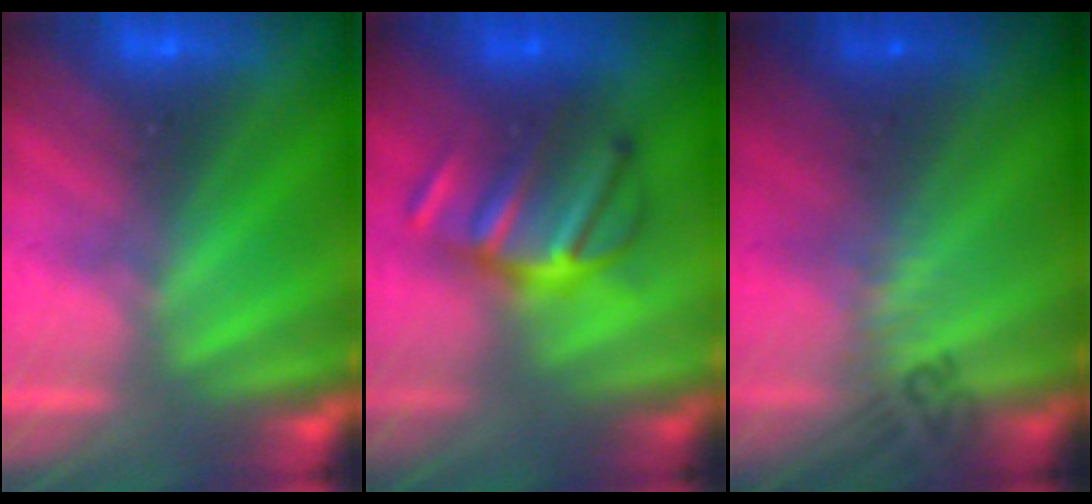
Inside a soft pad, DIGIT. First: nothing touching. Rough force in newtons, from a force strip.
{"total": 2.9}
{"total": 2.4}